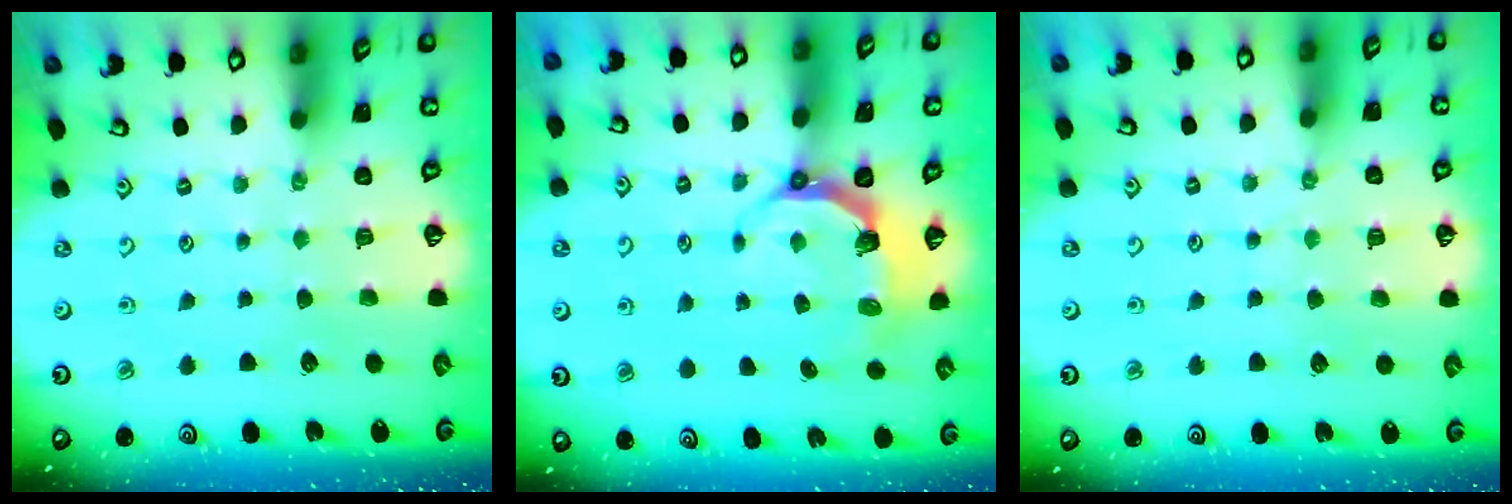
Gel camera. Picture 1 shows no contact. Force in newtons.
{"total": 5.5, "press": 4.0, "slide": 3.7}
{"total": 3.9, "press": 3.8, "slide": 0.5}